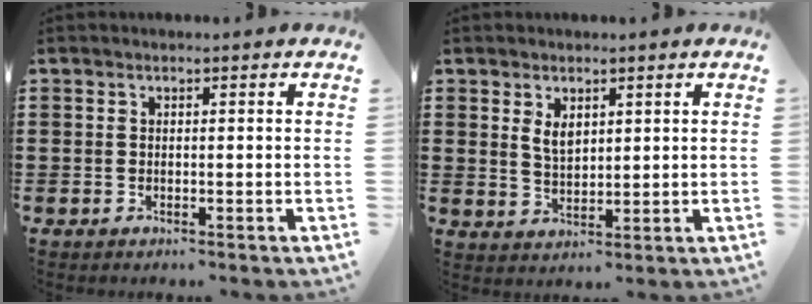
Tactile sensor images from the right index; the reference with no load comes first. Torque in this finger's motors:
{"motor_torque": [0.18, -0.14, 0.43, 0.09]}